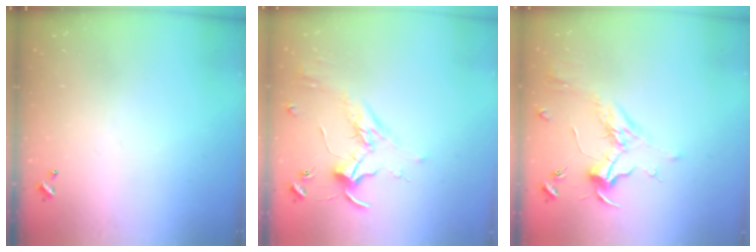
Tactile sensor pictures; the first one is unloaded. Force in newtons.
{"total": 1.7, "press": 1.7, "slide": 0.4}
{"total": 2.0, "press": 1.9, "slide": 0.6}